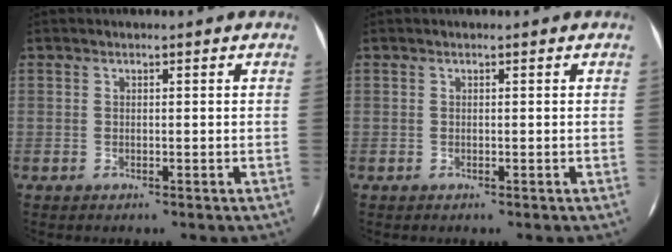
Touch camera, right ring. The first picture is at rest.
{"total": 0.0}